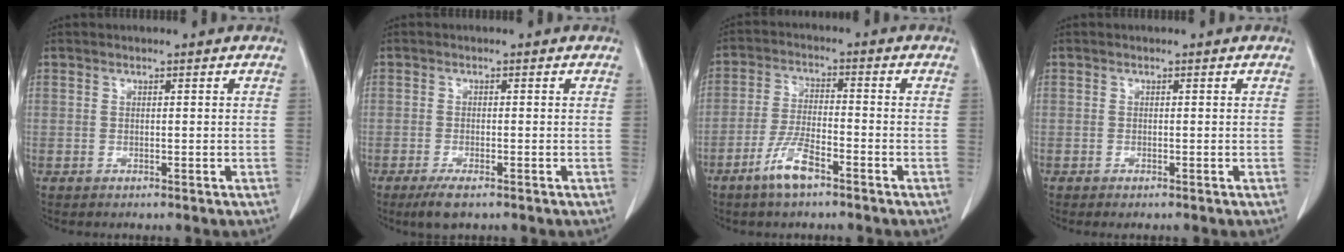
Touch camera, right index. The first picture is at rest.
{"total": 3.4, "force": [-2.3, 0.7, 2.4], "torque": [-0.048, -0.007, -0.039]}
{"total": 6.5, "force": [-4.2, 1.3, 4.8], "torque": [-0.101, -0.005, -0.081]}
{"total": 0.7, "force": [-0.5, 0.0, 0.5], "torque": [-0.011, -0.003, -0.008]}